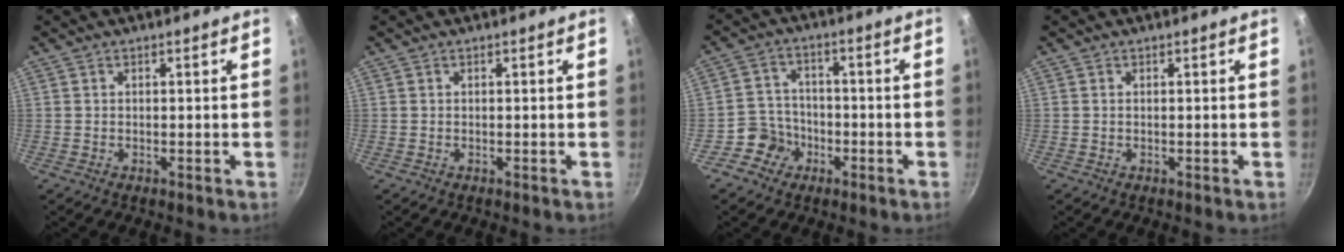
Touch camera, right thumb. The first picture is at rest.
{"total": 0.0}
{"total": 6.0, "force": [-3.0, 5.2, 0.9], "torque": [0.011, 0.035, -0.058]}
{"total": 0.0}